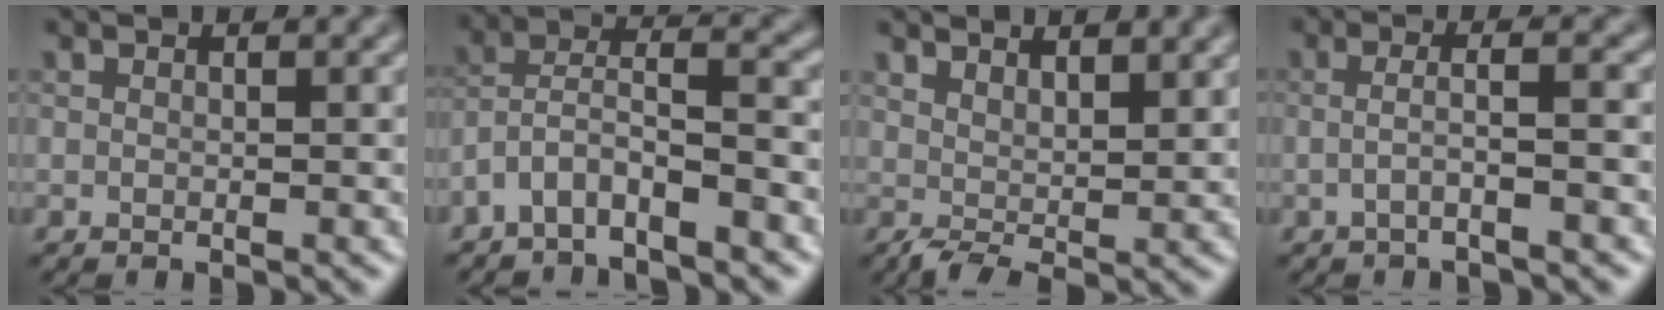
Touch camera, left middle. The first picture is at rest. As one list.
[{"total": 4.7, "force": [-3.1, 1.4, 3.2], "torque": [-0.065, 0.009, -0.069]}, {"total": 3.3, "force": [2.3, 1.1, 2.1], "torque": [-0.038, -0.001, 0.044]}, {"total": 3.0, "force": [-0.7, 0.8, 2.8], "torque": [-0.040, 0.009, -0.023]}]